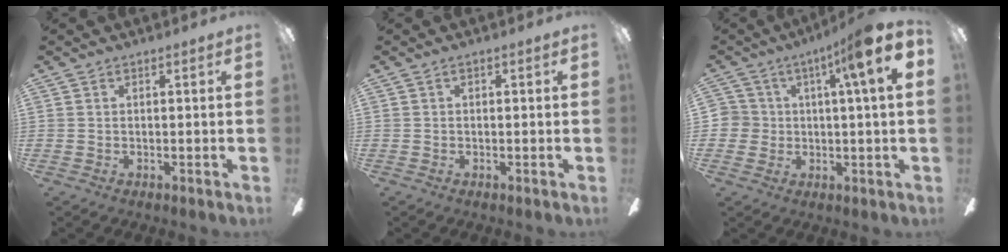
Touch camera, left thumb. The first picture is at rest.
{"total": 0.6, "force": [-0.2, 0.5, 0.3], "torque": [-0.005, 0.003, -0.004]}
{"total": 9.5, "force": [3.7, 4.2, 7.7], "torque": [-0.121, -0.007, 0.059]}